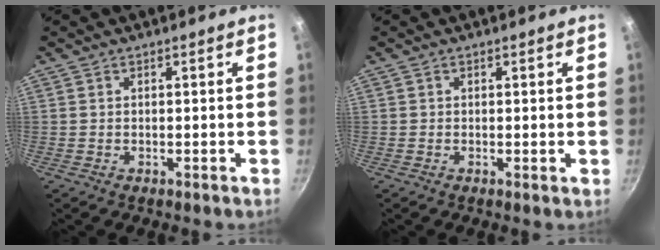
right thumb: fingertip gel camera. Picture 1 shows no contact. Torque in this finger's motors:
{"motor_torque": [0.36, 0.12, 0.24, 0.23, -0.04]}